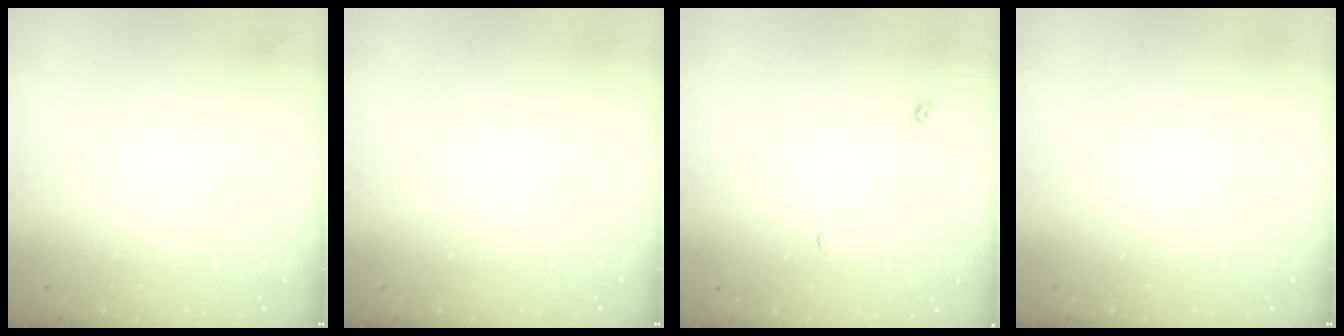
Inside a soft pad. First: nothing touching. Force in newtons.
{"total": 0.0}
{"total": 2.9, "press": 2.9, "slide": 0.6}
{"total": 0.0}